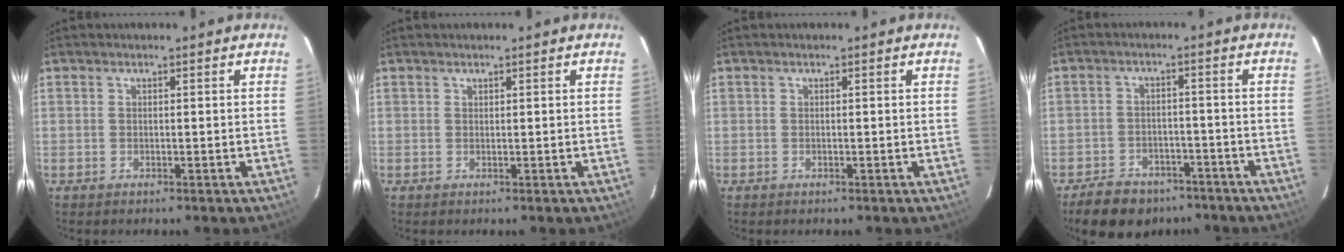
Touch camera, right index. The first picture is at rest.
{"total": 0.0}
{"total": 0.0}
{"total": 12.6, "force": [-9.3, 7.1, 4.7], "torque": [-0.121, 0.011, -0.126]}